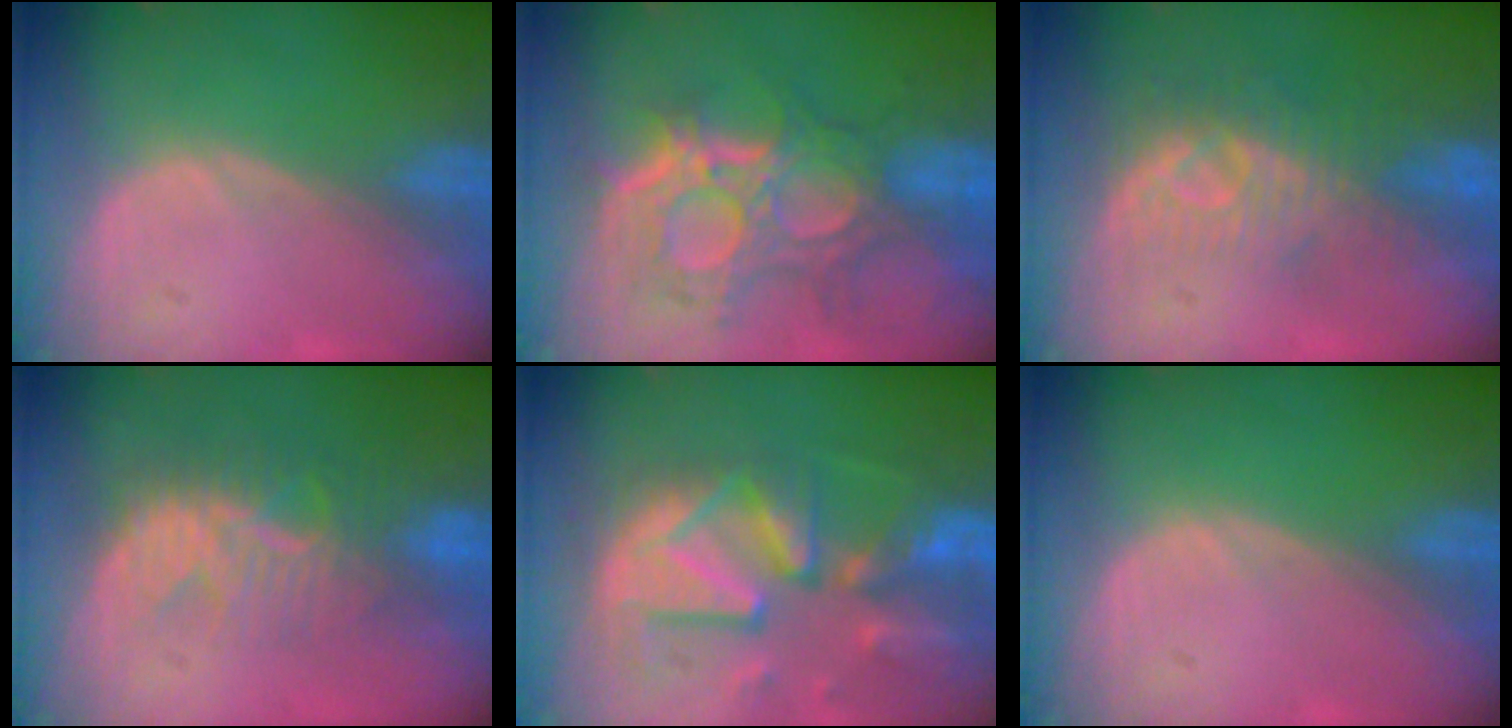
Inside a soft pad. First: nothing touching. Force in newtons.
{"total": 11.3, "press": 10.4, "slide": 4.5}
{"total": 8.1, "press": 7.5, "slide": 3.2}
{"total": 8.3, "press": 7.9, "slide": 2.3}
{"total": 13.0, "press": 11.3, "slide": 6.4}
{"total": 0.0}